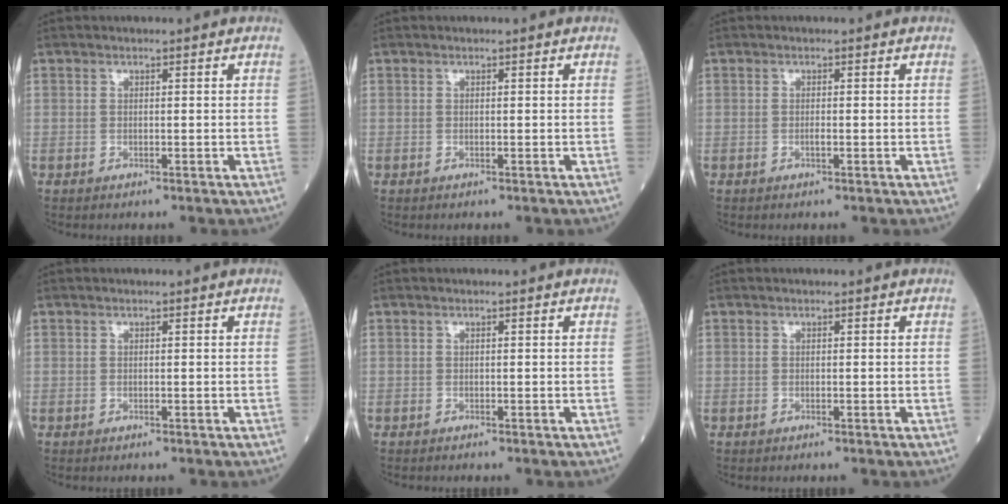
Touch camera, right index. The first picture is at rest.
{"total": 0.0}
{"total": 0.5, "force": [-0.2, 0.0, 0.5], "torque": [-0.011, 0.001, -0.003]}
{"total": 0.0}
{"total": 0.0}
{"total": 0.0}